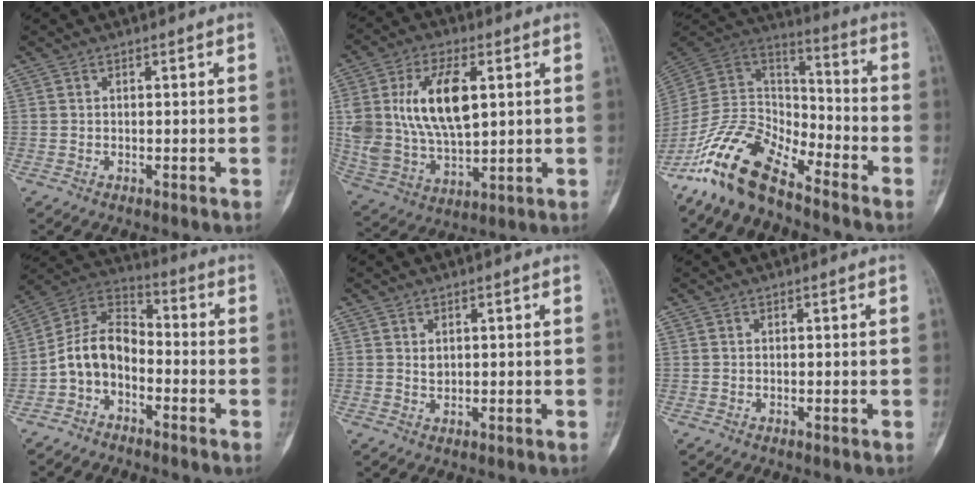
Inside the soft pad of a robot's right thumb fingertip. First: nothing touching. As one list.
[{"total": 17.3, "force": [3.9, 9.1, 14.2], "torque": [-0.265, -0.008, 0.084]}, {"total": 15.1, "force": [-11.8, 5.5, 7.7], "torque": [-0.125, 0.087, -0.238]}, {"total": 9.7, "force": [-3.4, 6.5, 6.3], "torque": [-0.105, 0.060, -0.081]}, {"total": 1.4, "force": [0.6, 1.0, 0.9], "torque": [-0.010, -0.005, 0.014]}, {"total": 0.0}]